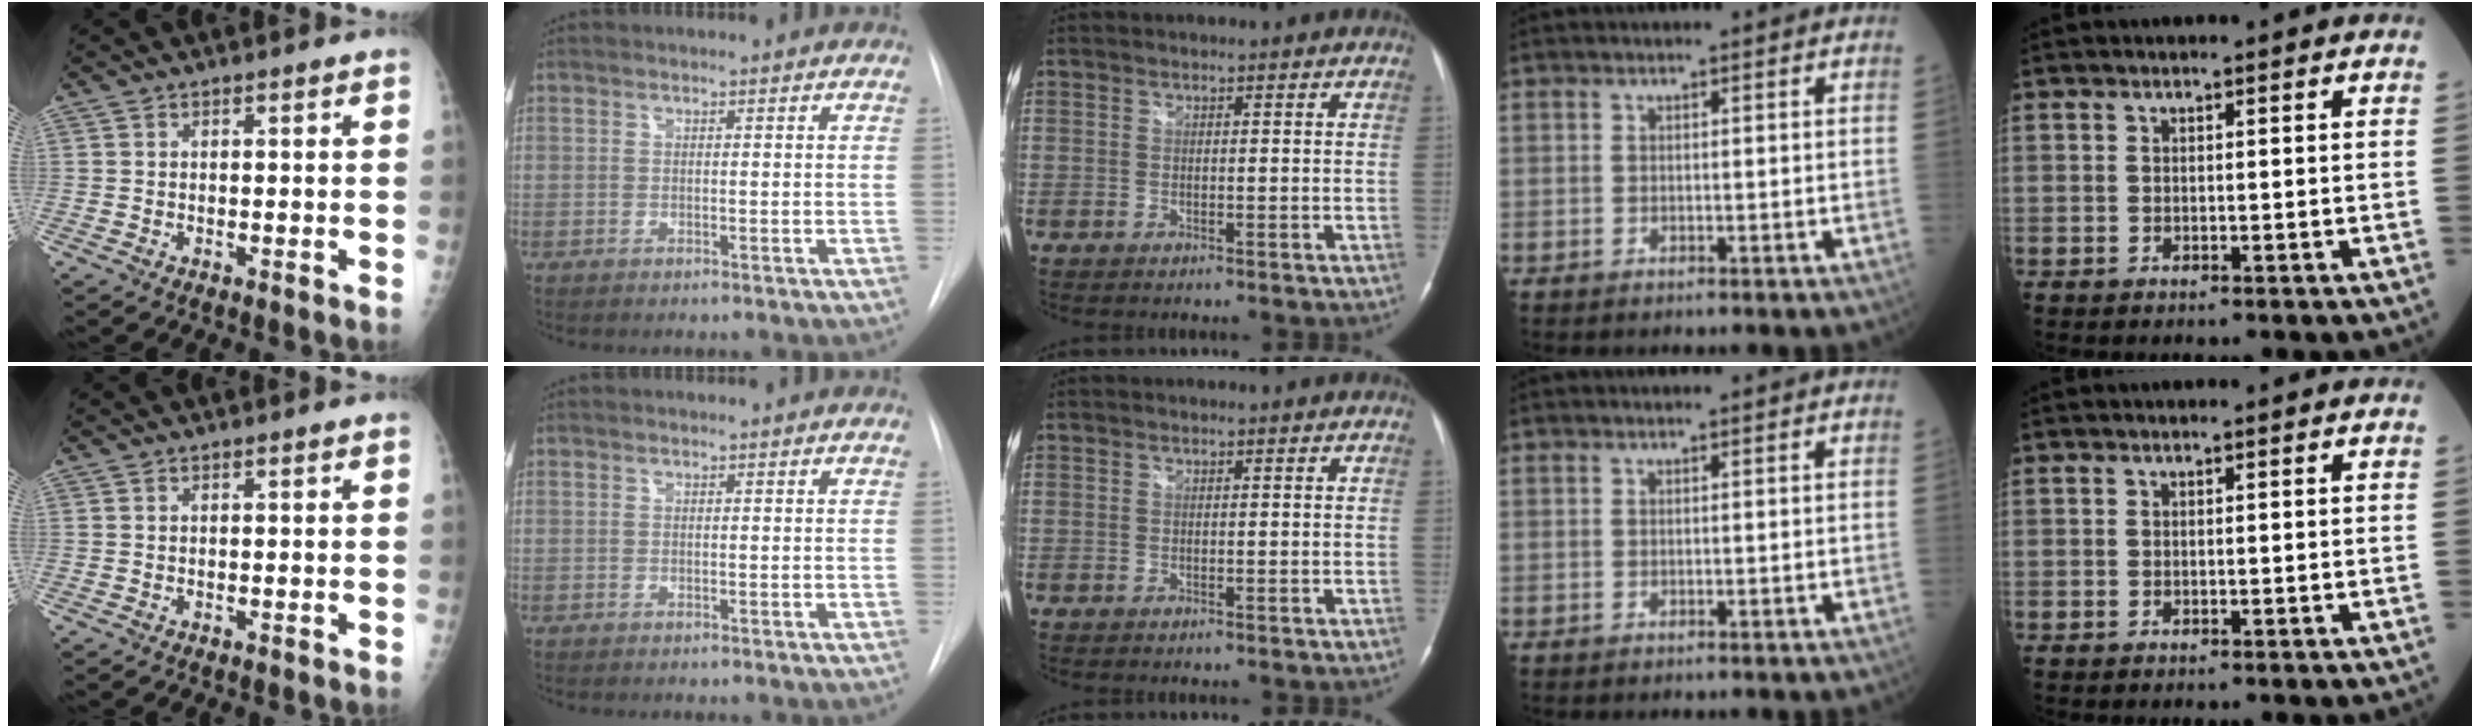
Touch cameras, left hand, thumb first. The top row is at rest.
{}